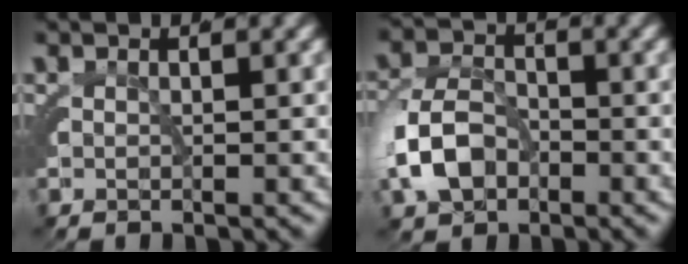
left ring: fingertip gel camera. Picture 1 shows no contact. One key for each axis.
{"total": 4.8, "fx": -1.4, "fy": 3.4, "fz": 3.0, "tx": -0.069, "ty": -0.011, "tz": -0.016}